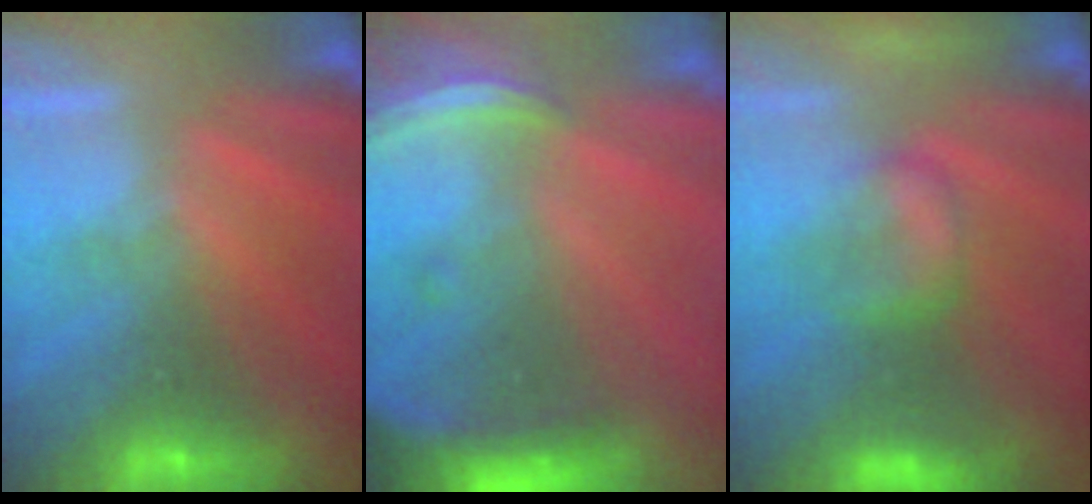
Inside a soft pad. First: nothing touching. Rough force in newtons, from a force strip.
{"total": 9.0}
{"total": 6.8}